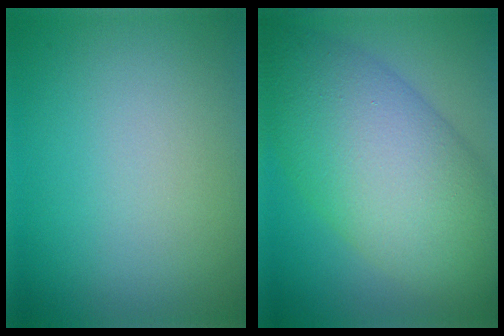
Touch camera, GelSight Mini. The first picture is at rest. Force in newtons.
{"total": 11.4, "press": 11.4, "slide": 0.1}